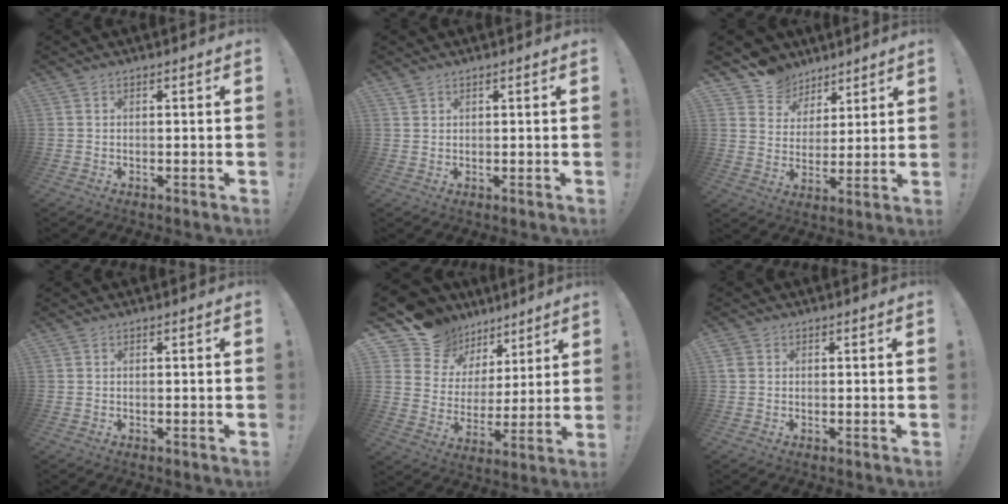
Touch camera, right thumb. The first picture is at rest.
{"total": 1.3, "force": [1.2, 0.4, 0.3], "torque": [0.002, -0.008, 0.023]}
{"total": 9.6, "force": [6.5, 7.0, 0.8], "torque": [-0.016, -0.053, 0.130]}
{"total": 0.0}
{"total": 11.5, "force": [9.0, 7.1, 0.9], "torque": [-0.024, -0.076, 0.174]}
{"total": 2.3, "force": [0.7, 1.9, 1.1], "torque": [-0.017, 0.003, 0.014]}